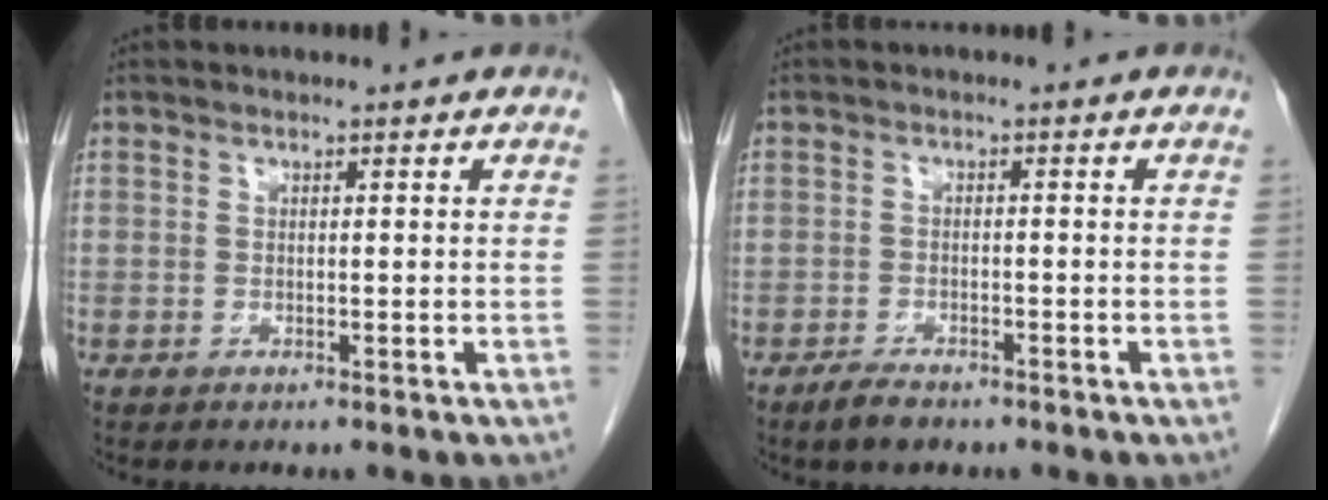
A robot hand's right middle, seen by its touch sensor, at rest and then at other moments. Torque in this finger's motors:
{"motor_torque": [0.39, -0.22, 0.00, 0.02]}